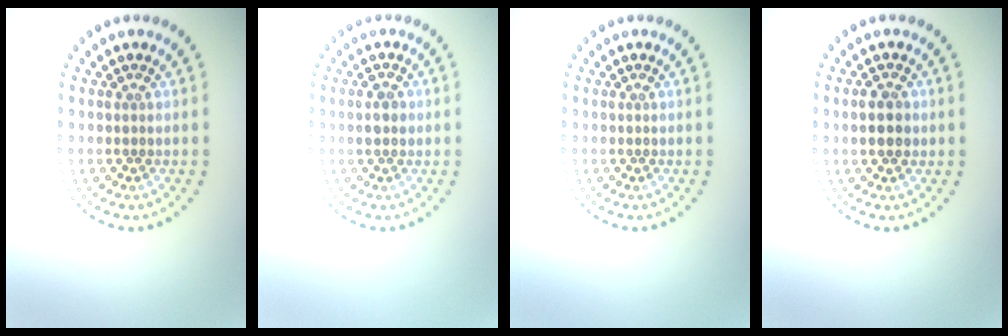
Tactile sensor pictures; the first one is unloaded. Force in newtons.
{"total": 1.6, "press": 1.6, "slide": 0.1}
{"total": 0.0}
{"total": 2.4, "press": 2.4, "slide": 0.1}